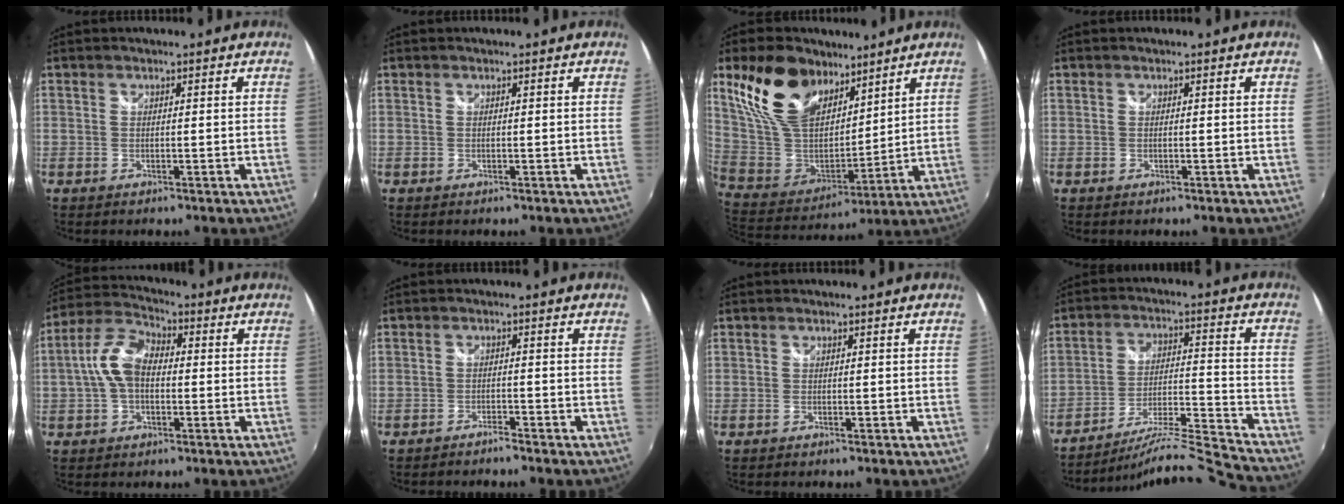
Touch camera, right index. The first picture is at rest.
{"total": 0.0}
{"total": 20.3, "force": [12.2, 11.4, 11.4], "torque": [-0.258, 0.035, 0.248]}
{"total": 0.0}
{"total": 8.9, "force": [-0.4, 5.5, 7.0], "torque": [-0.151, 0.025, -0.010]}
{"total": 2.0, "force": [-1.9, 0.2, 0.5], "torque": [-0.023, -0.003, -0.035]}
{"total": 0.0}
{"total": 15.7, "force": [-15.1, -2.9, 3.0], "torque": [-0.057, -0.005, -0.248]}